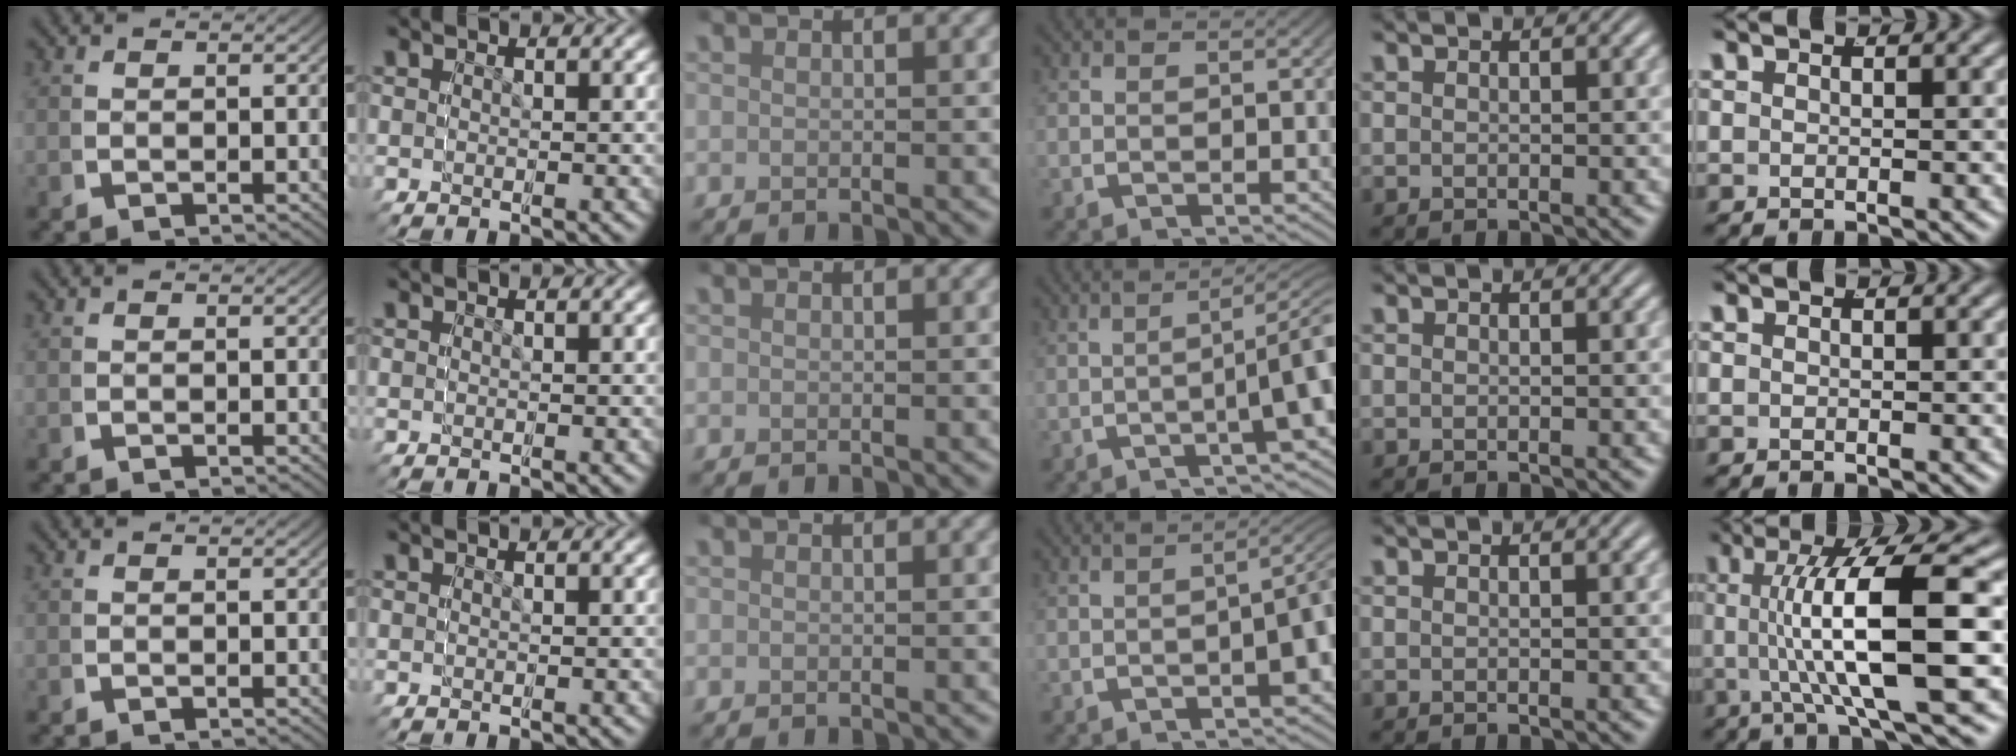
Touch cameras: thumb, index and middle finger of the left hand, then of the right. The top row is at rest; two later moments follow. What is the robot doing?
{"motion": "grasp_and_lifting", "object": "bottle"}